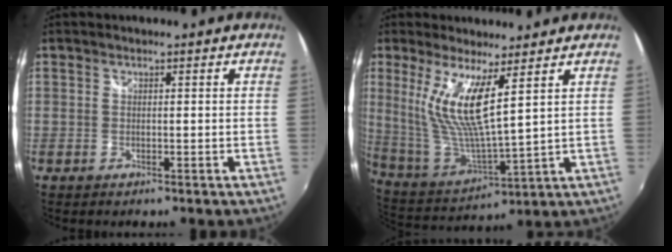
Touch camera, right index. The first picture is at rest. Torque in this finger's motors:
{"motor_torque": [0.50, 0.50, 0.62, 0.21]}